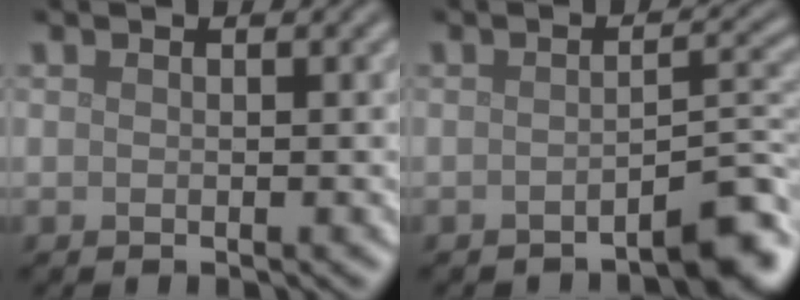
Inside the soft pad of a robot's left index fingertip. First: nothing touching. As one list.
[{"total": 3.5, "force": [-2.4, 0.6, 2.5], "torque": [-0.029, 0.014, -0.039]}]